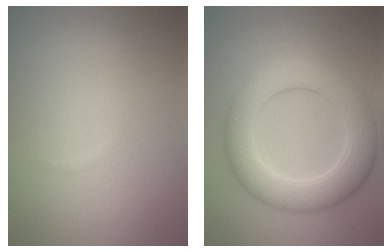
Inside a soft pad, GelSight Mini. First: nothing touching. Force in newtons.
{"total": 6.9, "press": 6.9, "slide": 0.2}